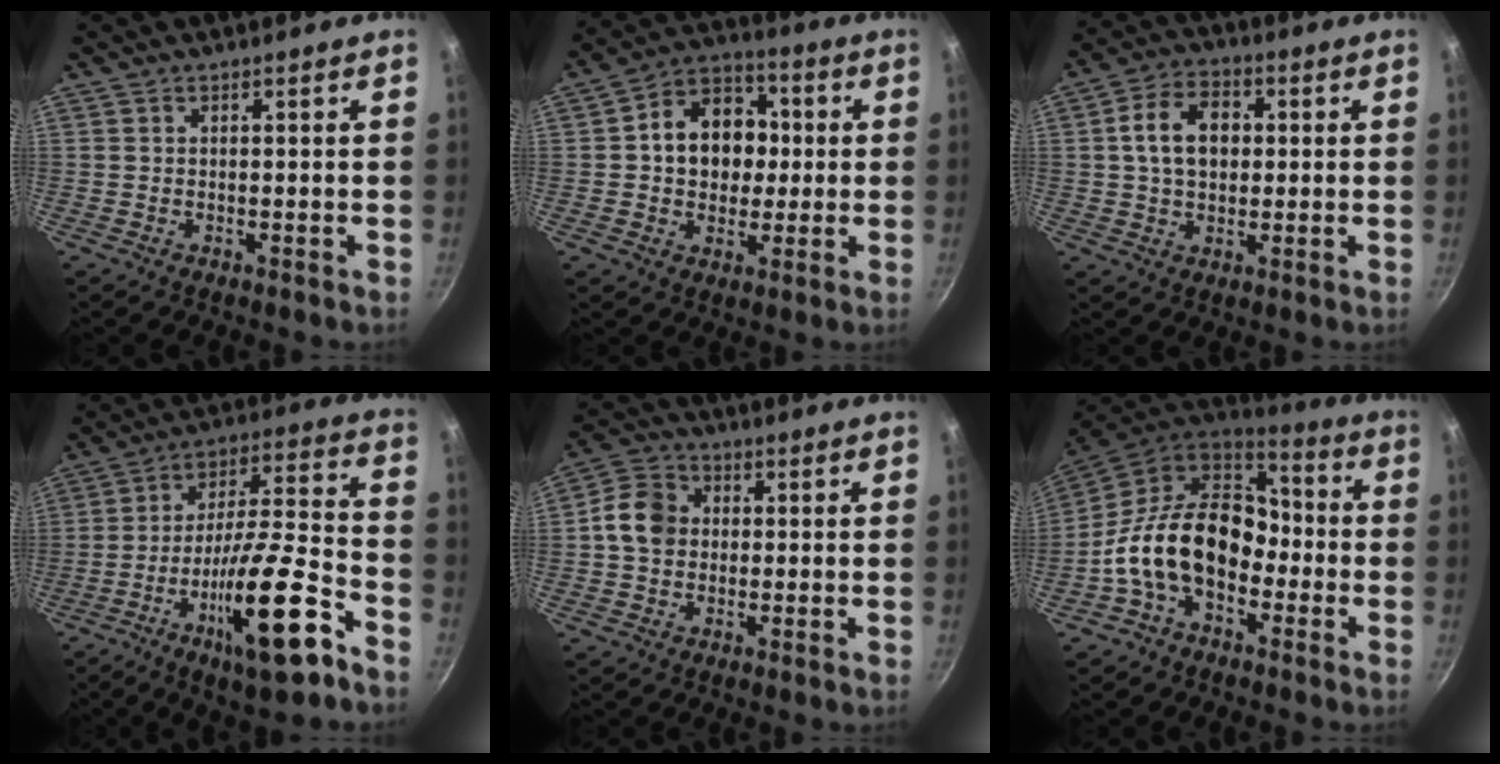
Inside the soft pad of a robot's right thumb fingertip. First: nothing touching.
{"total": 13.5, "force": [1.0, 10.8, 8.1], "torque": [-0.087, 0.021, 0.004]}
{"total": 10.2, "force": [1.3, 7.3, 7.0], "torque": [-0.097, 0.018, 0.015]}
{"total": 20.5, "force": [-10.1, 5.0, 17.0], "torque": [-0.259, 0.048, -0.167]}
{"total": 8.4, "force": [0.1, 7.0, 4.6], "torque": [-0.058, 0.017, -0.018]}
{"total": 19.0, "force": [-3.9, 13.1, 13.2], "torque": [-0.194, 0.055, -0.084]}